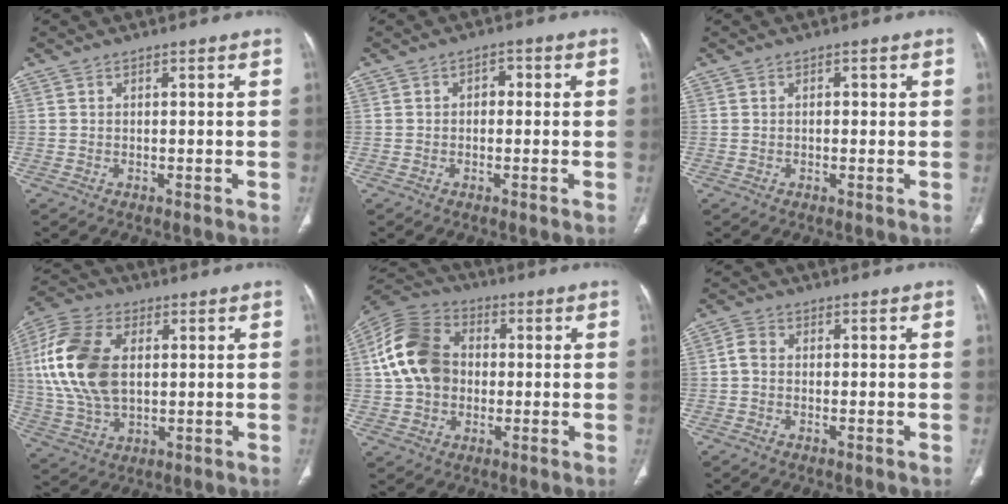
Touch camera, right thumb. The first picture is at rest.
{"total": 2.3, "force": [0.1, 1.7, 1.5], "torque": [-0.006, 0.008, -0.008]}
{"total": 1.0, "force": [0.1, 0.7, 0.8], "torque": [-0.005, 0.001, -0.002]}
{"total": 17.3, "force": [2.7, 10.7, 13.4], "torque": [-0.277, 0.002, 0.050]}
{"total": 14.4, "force": [0.6, 11.2, 9.0], "torque": [-0.151, 0.025, 0.001]}
{"total": 2.4, "force": [-0.4, 1.7, 1.6], "torque": [-0.030, 0.007, -0.016]}